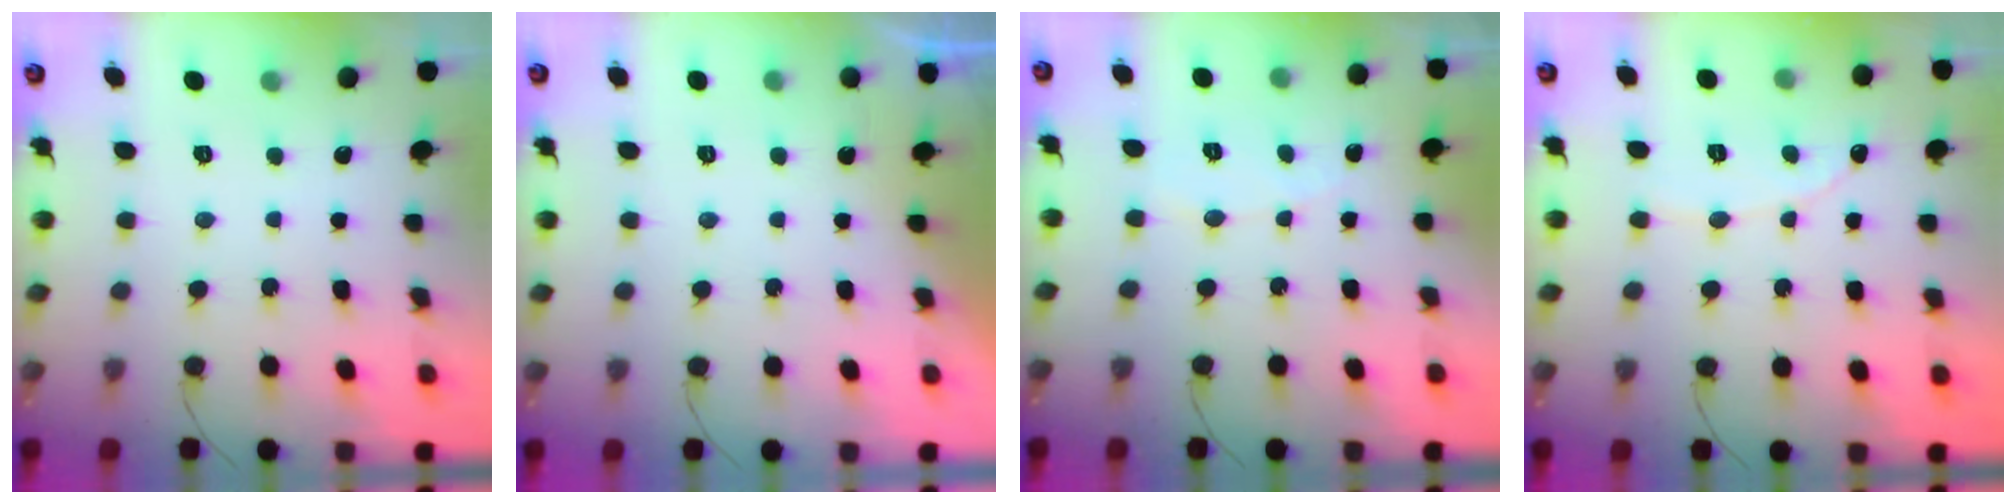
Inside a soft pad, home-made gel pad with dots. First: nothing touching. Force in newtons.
{"total": 1.0, "press": 0.9, "slide": 0.3}
{"total": 3.0, "press": 2.9, "slide": 0.3}
{"total": 2.5, "press": 2.5, "slide": 0.1}